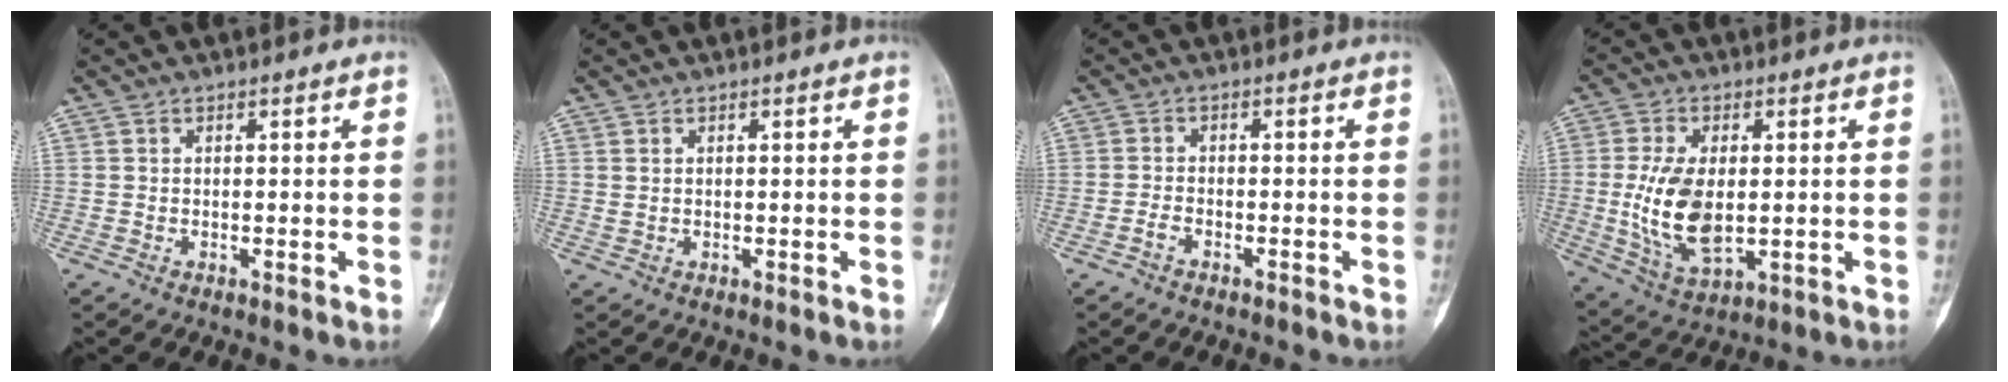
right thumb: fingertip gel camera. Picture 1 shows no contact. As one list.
[{"total": 0.6, "force": [0.3, 0.5, 0.3], "torque": [-0.007, 0.004, 0.007]}, {"total": 1.7, "force": [-1.3, 0.8, 0.9], "torque": [-0.021, 0.010, -0.027]}, {"total": 12.4, "force": [-0.2, 6.7, 10.4], "torque": [-0.203, -0.012, 0.008]}]